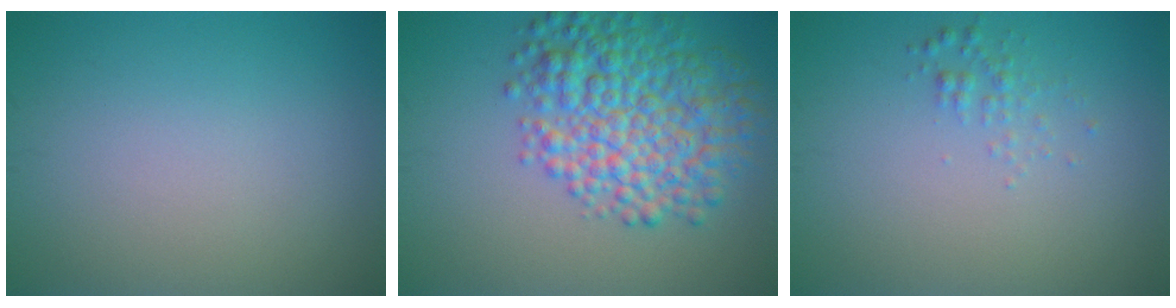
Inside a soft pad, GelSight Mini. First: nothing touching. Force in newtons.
{"total": 8.0, "press": 8.0, "slide": 0.0}
{"total": 1.1, "press": 1.1, "slide": 0.0}